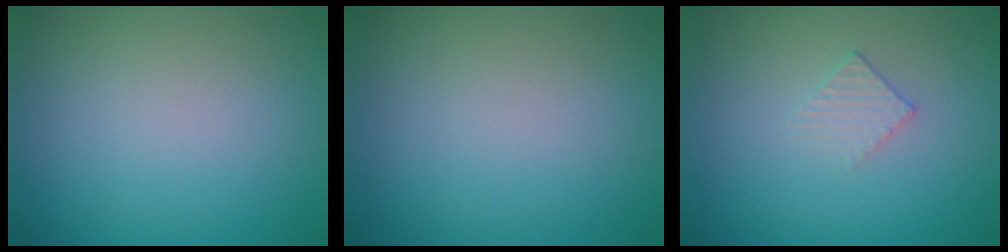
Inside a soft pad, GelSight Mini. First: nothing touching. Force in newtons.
{"total": 0.0}
{"total": 1.4, "press": 1.4, "slide": 0.2}